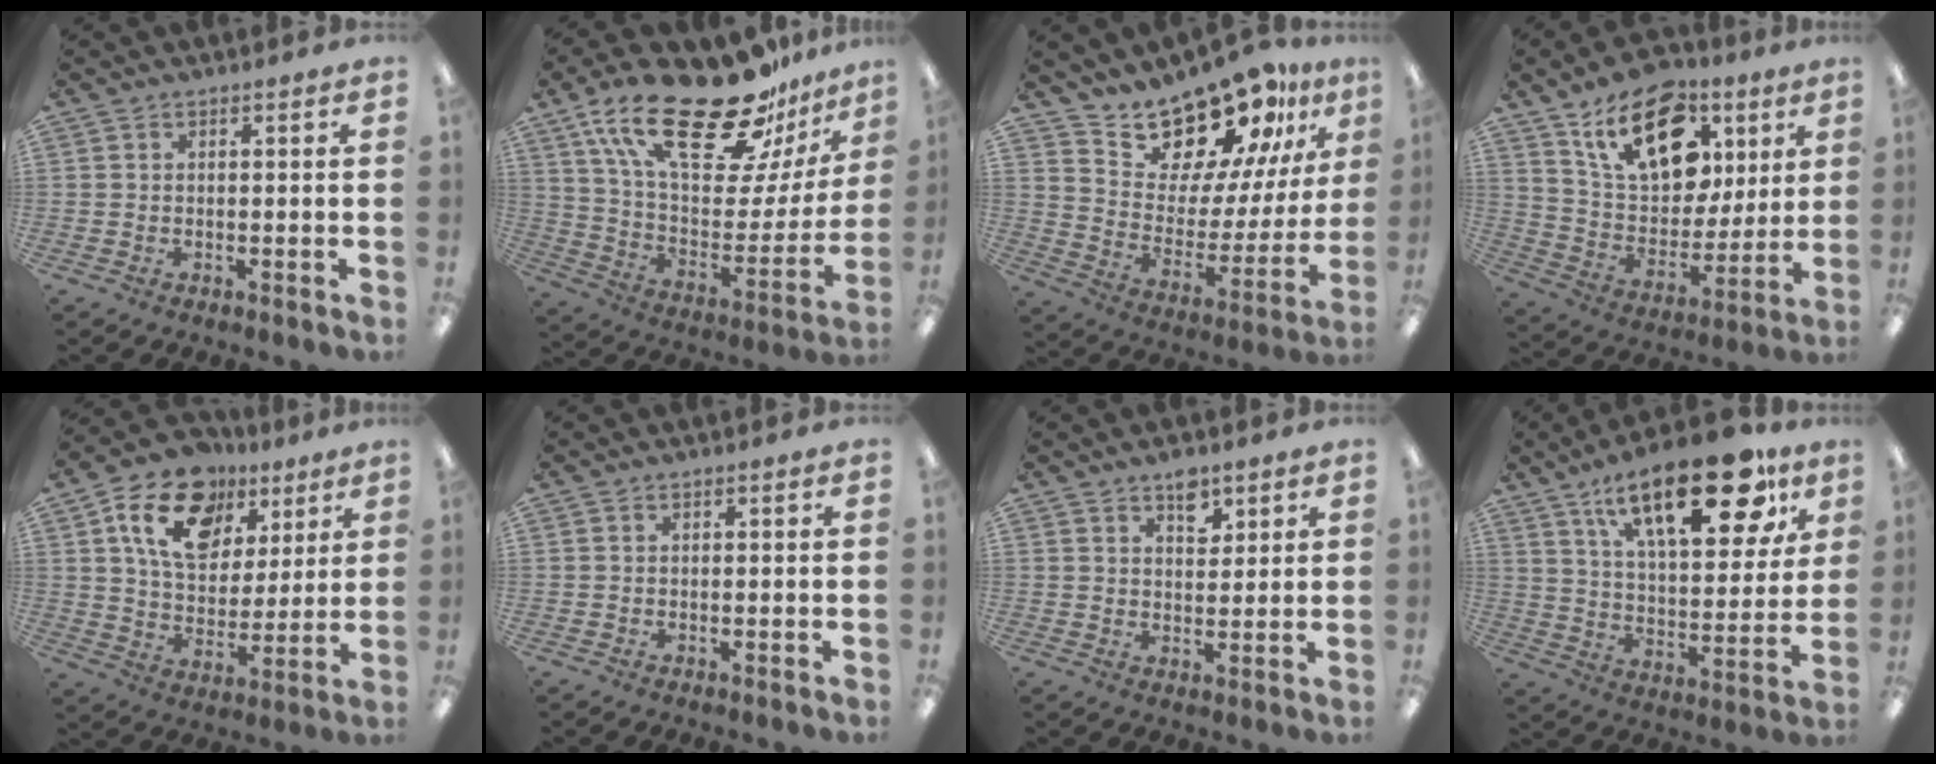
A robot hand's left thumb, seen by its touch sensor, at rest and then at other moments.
{"total": 28.6, "force": [20.6, 9.6, 17.4], "torque": [-0.303, -0.129, 0.352]}
{"total": 17.1, "force": [15.8, 5.7, 3.5], "torque": [-0.067, -0.147, 0.279]}
{"total": 20.3, "force": [10.9, 12.1, 12.1], "torque": [-0.198, -0.033, 0.193]}
{"total": 17.6, "force": [9.0, 12.1, 9.2], "torque": [-0.146, -0.029, 0.165]}
{"total": 0.0}
{"total": 5.4, "force": [3.7, 3.0, 2.5], "torque": [-0.010, -0.024, 0.060]}
{"total": 25.0, "force": [14.5, 10.4, 17.5], "torque": [-0.256, -0.068, 0.234]}